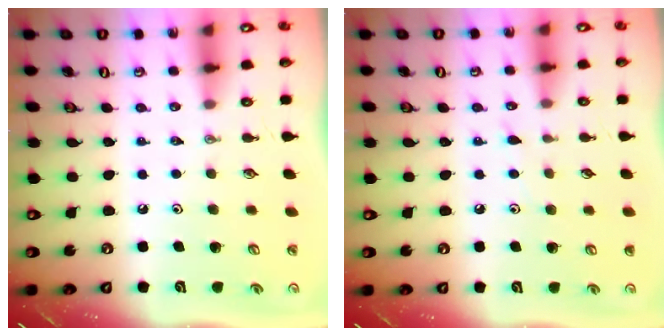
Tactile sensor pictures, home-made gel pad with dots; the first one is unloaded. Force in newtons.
{"total": 5.0, "press": 5.0, "slide": 0.6}